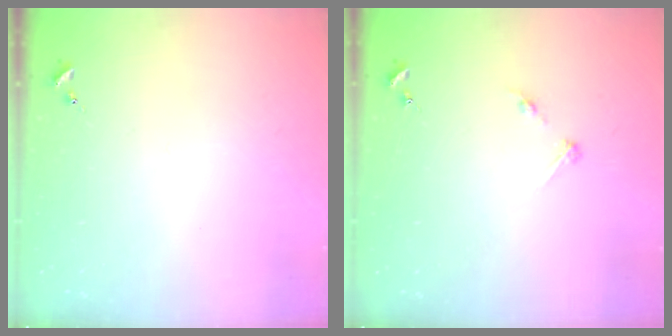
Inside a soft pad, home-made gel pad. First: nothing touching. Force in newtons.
{"total": 3.2, "press": 3.1, "slide": 0.4}